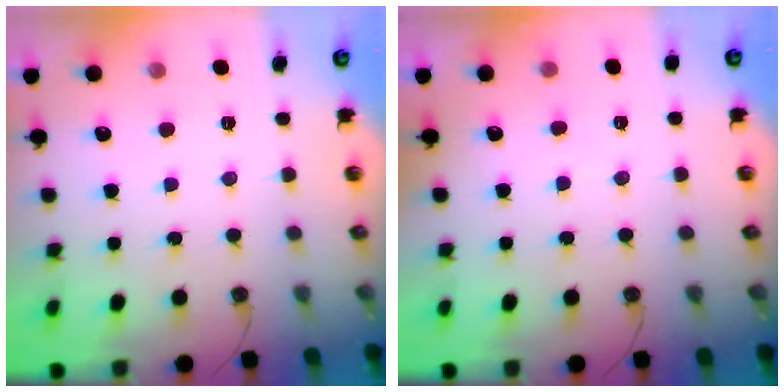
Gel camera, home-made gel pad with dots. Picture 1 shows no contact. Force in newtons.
{"total": 2.7, "press": 2.6, "slide": 0.2}